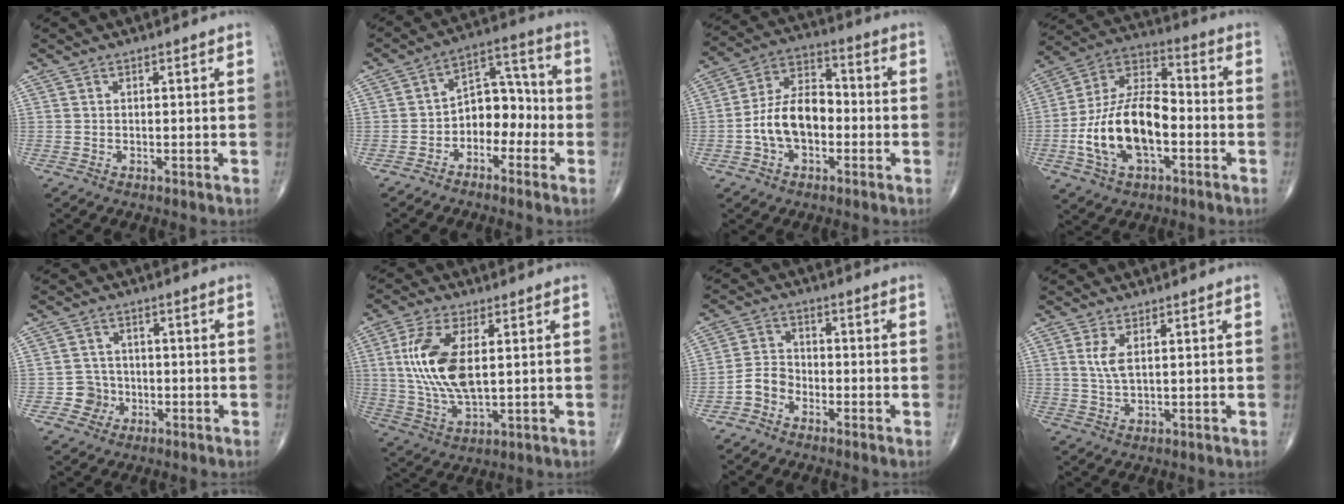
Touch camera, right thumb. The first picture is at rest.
{"total": 9.2, "force": [-2.9, 6.4, 5.9], "torque": [-0.051, 0.049, -0.059]}
{"total": 11.9, "force": [-2.4, 7.5, 9.0], "torque": [-0.152, 0.041, -0.052]}
{"total": 18.5, "force": [-4.2, 9.8, 15.1], "torque": [-0.278, 0.038, -0.077]}
{"total": 4.2, "force": [-1.4, 4.0, 0.3], "torque": [0.024, 0.014, -0.027]}
{"total": 13.3, "force": [2.2, 6.1, 11.7], "torque": [-0.246, -0.010, 0.050]}
{"total": 4.5, "force": [-2.6, 3.1, 1.8], "torque": [-0.024, 0.022, -0.060]}
{"total": 3.4, "force": [1.1, 1.1, 3.0], "torque": [-0.069, -0.007, 0.030]}